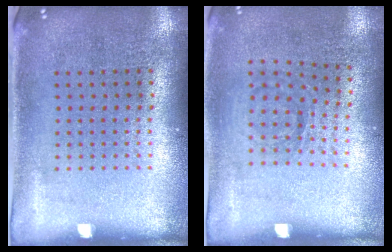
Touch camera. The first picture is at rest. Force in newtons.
{"total": 1.0, "press": 0.8, "slide": 0.6}